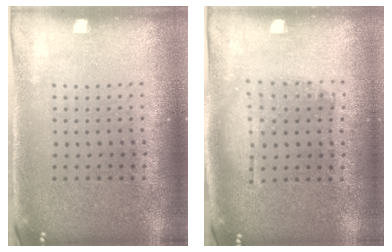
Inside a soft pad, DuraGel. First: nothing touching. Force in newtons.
{"total": 1.0, "press": 0.9, "slide": 0.4}